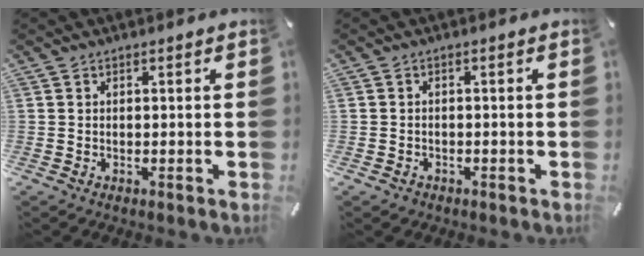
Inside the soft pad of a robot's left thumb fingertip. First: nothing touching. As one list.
[{"total": 1.2, "force": [-0.8, 0.9, 0.3], "torque": [-0.007, 0.004, -0.020]}]